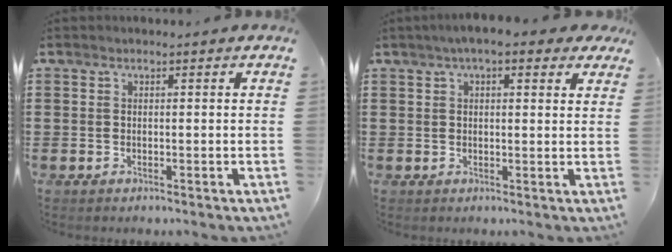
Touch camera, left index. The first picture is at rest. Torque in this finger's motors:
{"motor_torque": [1.57, -0.57, 0.71, 0.16]}